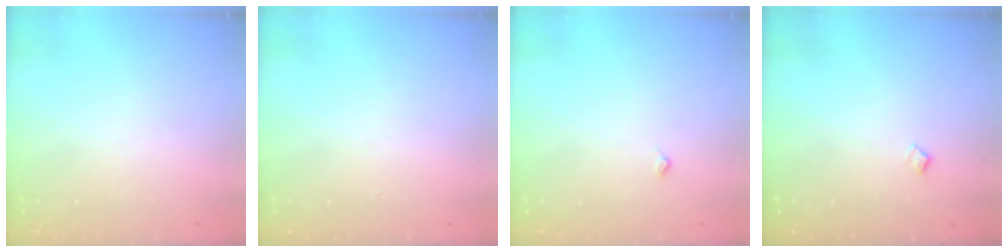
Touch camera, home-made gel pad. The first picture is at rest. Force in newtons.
{"total": 0.0}
{"total": 4.1, "press": 4.1, "slide": 0.4}
{"total": 4.5, "press": 4.5, "slide": 0.6}